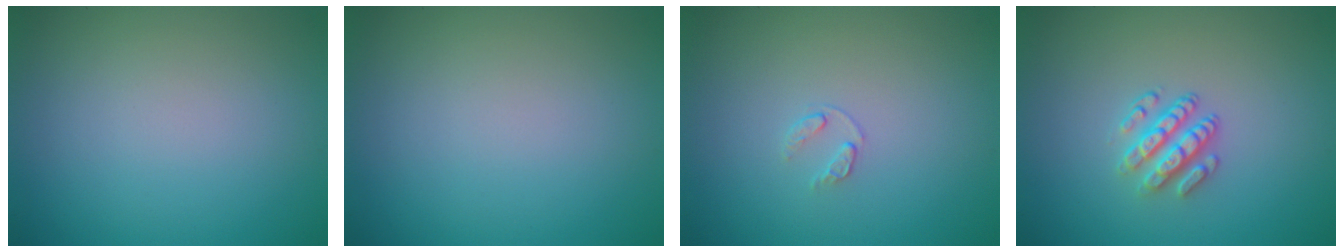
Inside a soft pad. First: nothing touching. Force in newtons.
{"total": 0.0}
{"total": 0.8, "press": 0.5, "slide": 0.6}
{"total": 2.9, "press": 2.4, "slide": 1.6}